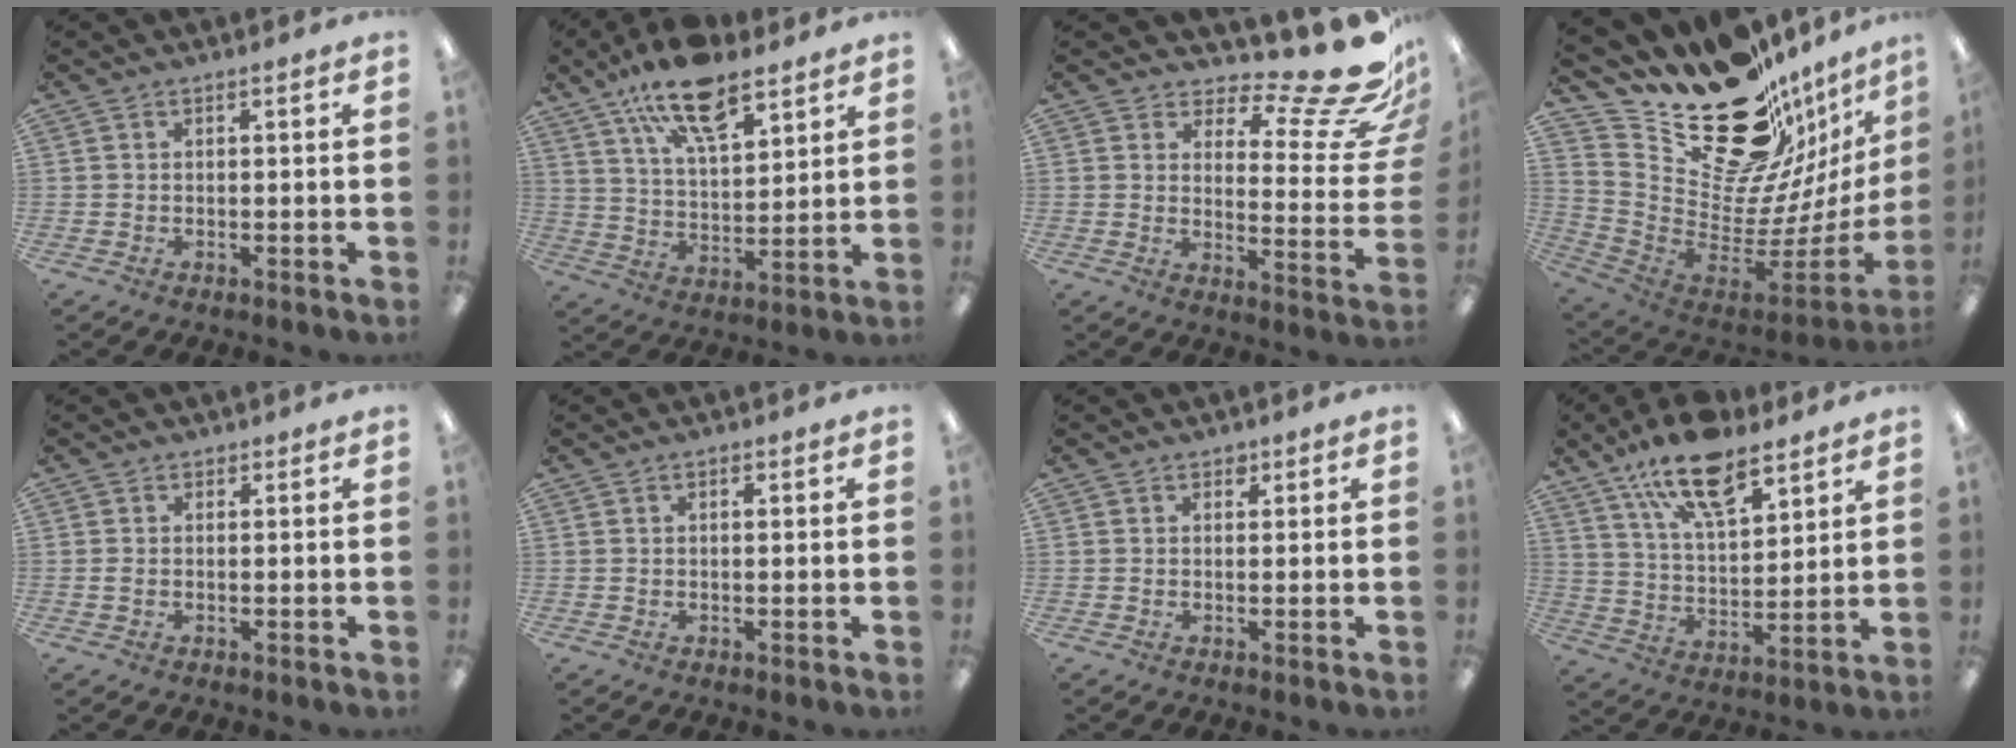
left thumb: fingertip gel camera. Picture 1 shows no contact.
{"total": 16.3, "force": [11.1, 6.6, 10.0], "torque": [-0.167, -0.051, 0.192]}
{"total": 14.7, "force": [10.5, 4.2, 9.3], "torque": [-0.127, -0.094, 0.168]}
{"total": 24.7, "force": [15.4, 13.7, 13.6], "torque": [-0.174, -0.120, 0.300]}
{"total": 1.1, "force": [0.0, 0.8, 0.7], "torque": [-0.015, 0.003, -0.001]}
{"total": 0.7, "force": [0.3, 0.4, 0.5], "torque": [-0.002, 0.000, 0.003]}
{"total": 1.2, "force": [0.8, 0.9, 0.4], "torque": [0.000, -0.001, 0.012]}
{"total": 16.8, "force": [11.5, 6.8, 10.1], "torque": [-0.179, -0.050, 0.200]}